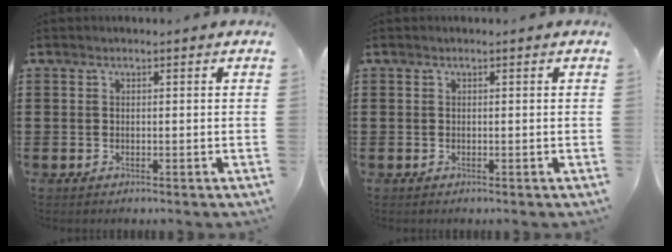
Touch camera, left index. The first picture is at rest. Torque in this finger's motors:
{"motor_torque": [-0.05, -0.08, -0.06, 0.00]}